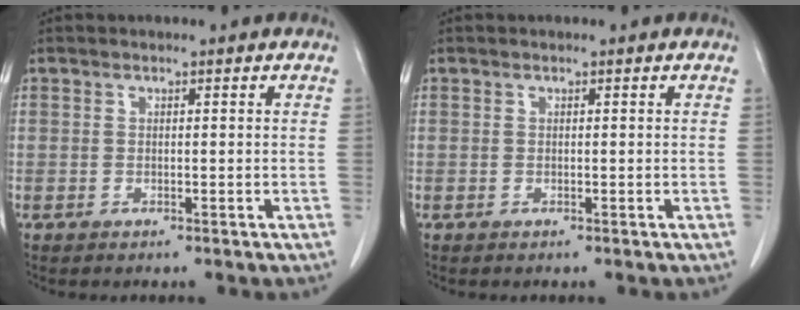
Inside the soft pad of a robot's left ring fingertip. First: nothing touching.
{"total": 0.0}